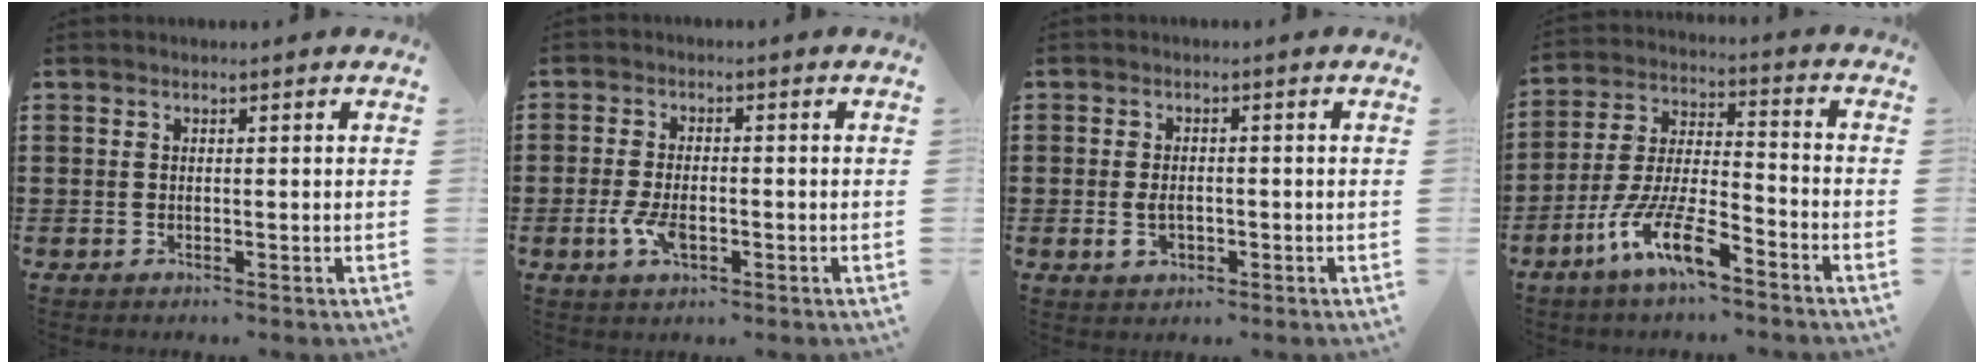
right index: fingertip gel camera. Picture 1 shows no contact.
{"total": 4.4, "force": [-1.4, 1.9, 3.8], "torque": [-0.086, -0.007, -0.027]}
{"total": 3.1, "force": [-0.7, 1.8, 2.4], "torque": [-0.056, -0.004, -0.014]}
{"total": 10.7, "force": [-7.4, 2.3, 7.4], "torque": [-0.169, 0.000, -0.146]}